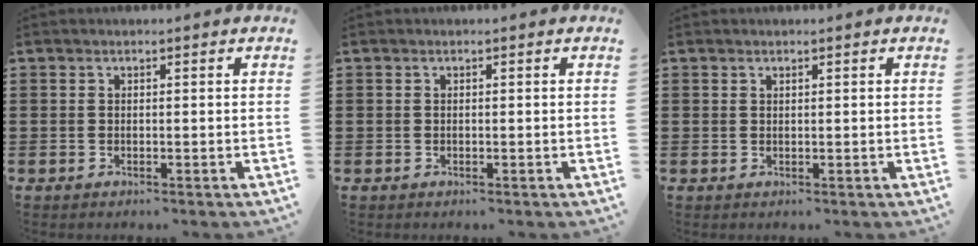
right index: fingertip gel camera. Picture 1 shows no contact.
{"total": 0.0}
{"total": 0.0}